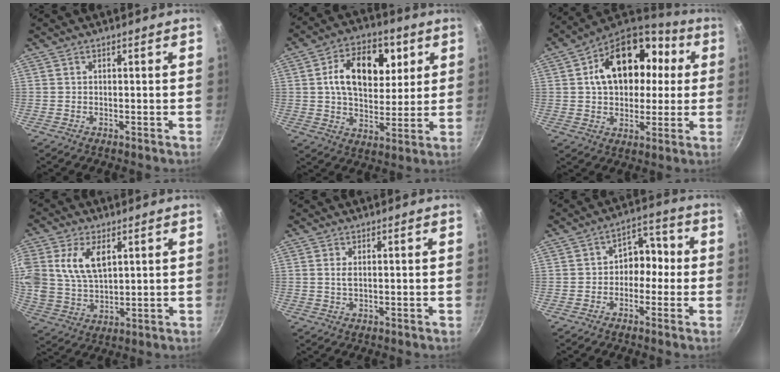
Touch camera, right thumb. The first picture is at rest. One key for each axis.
{"total": 16.3, "fx": 4.5, "fy": 10.3, "fz": 11.8, "tx": -0.154, "ty": -0.002, "tz": 0.073}
{"total": 19.8, "fx": 3.6, "fy": 13.2, "fz": 14.3, "tx": -0.177, "ty": 0.027, "tz": 0.050}
{"total": 11.5, "fx": 3.9, "fy": 6.8, "fz": 8.4, "tx": -0.159, "ty": -0.006, "tz": 0.083}
{"total": 1.5, "fx": 0.3, "fy": 0.7, "fz": 1.3, "tx": -0.028, "ty": 0.000, "tz": 0.012}
{"total": 7.0, "fx": -0.7, "fy": 5.2, "fz": 4.7, "tx": -0.026, "ty": 0.035, "tz": -0.026}